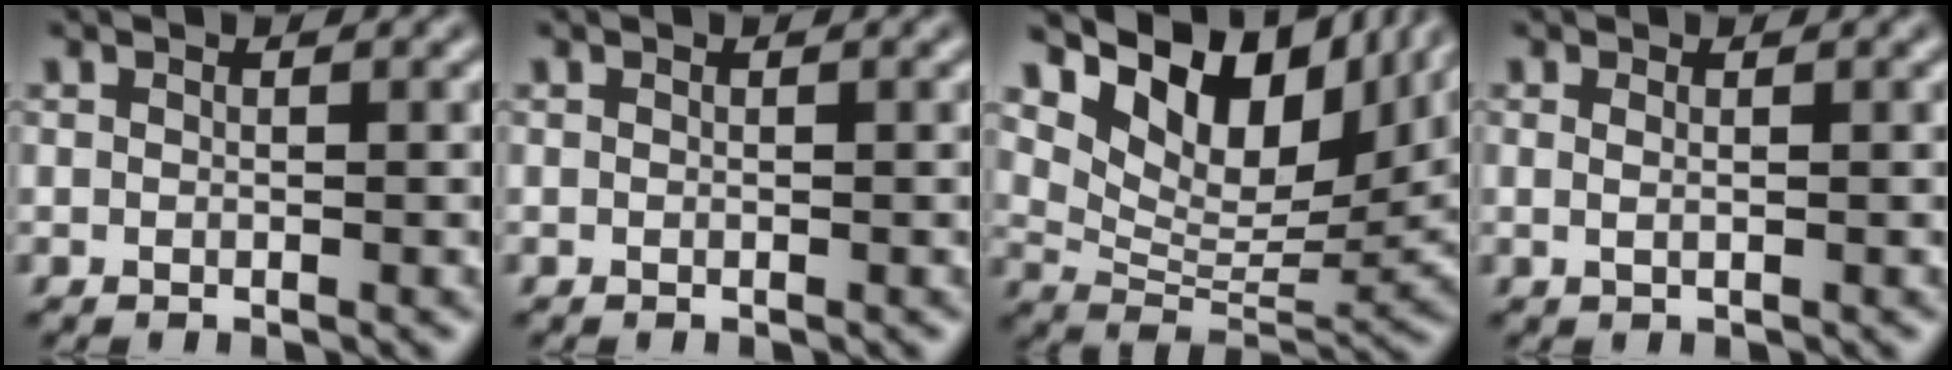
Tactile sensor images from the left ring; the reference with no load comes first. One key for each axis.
{"total": 0.0}
{"total": 12.9, "fx": 7.6, "fy": 6.4, "fz": 8.2, "tx": -0.144, "ty": 0.004, "tz": 0.144}
{"total": 0.7, "fx": 0.3, "fy": 0.2, "fz": 0.6, "tx": -0.012, "ty": -0.004, "tz": 0.002}